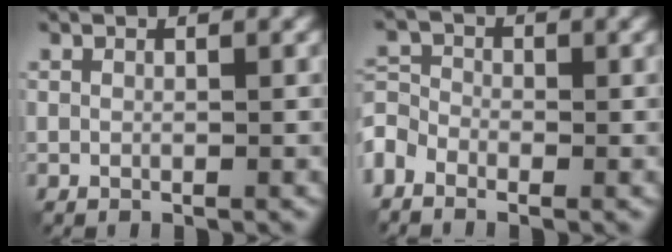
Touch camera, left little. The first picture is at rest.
{"total": 3.1, "force": [-1.9, 2.2, 1.1], "torque": [-0.025, 0.002, -0.038]}